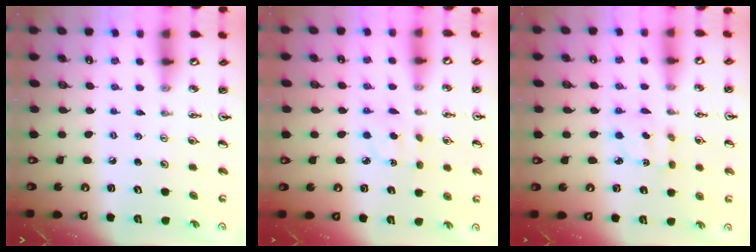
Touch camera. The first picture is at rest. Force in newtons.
{"total": 2.8, "press": 2.6, "slide": 0.8}
{"total": 2.3, "press": 2.3, "slide": 0.2}